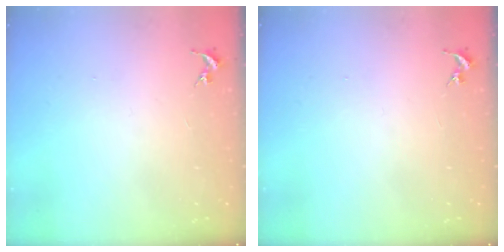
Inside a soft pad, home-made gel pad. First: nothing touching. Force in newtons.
{"total": 0.0}